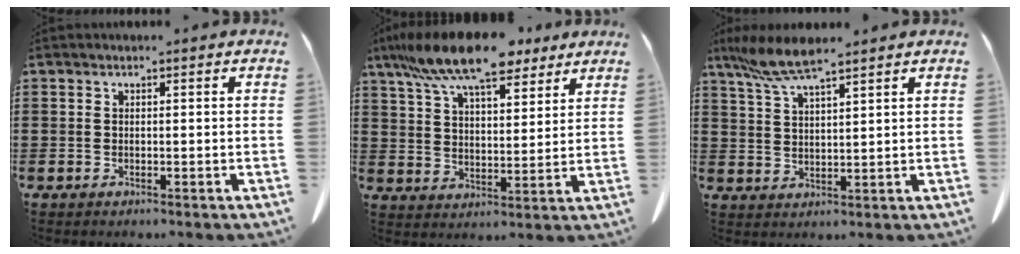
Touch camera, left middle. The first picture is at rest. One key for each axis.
{"total": 12.3, "fx": 9.9, "fy": 3.1, "fz": 6.7, "tx": -0.154, "ty": -0.025, "tz": 0.179}
{"total": 6.7, "fx": 5.1, "fy": 0.8, "fz": 4.2, "tx": -0.104, "ty": -0.014, "tz": 0.092}